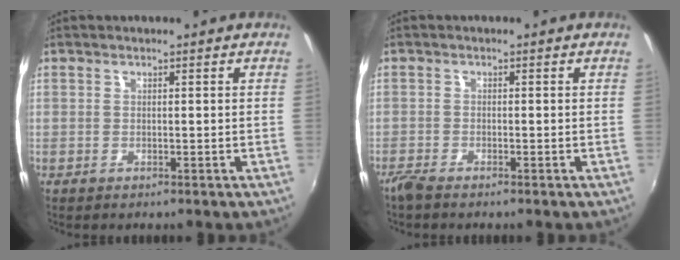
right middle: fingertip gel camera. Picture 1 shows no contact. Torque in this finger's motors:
{"motor_torque": [0.92, -0.92, 0.39, 0.10]}